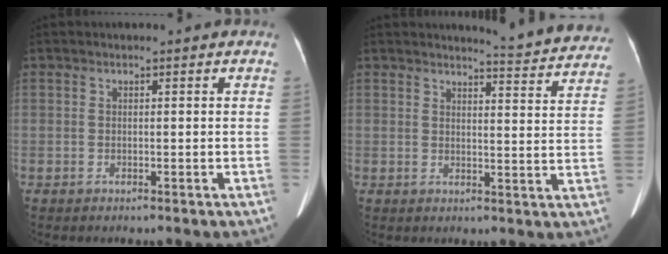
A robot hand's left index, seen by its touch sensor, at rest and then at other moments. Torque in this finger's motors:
{"motor_torque": [0.17, -0.41, 0.04, 0.04]}